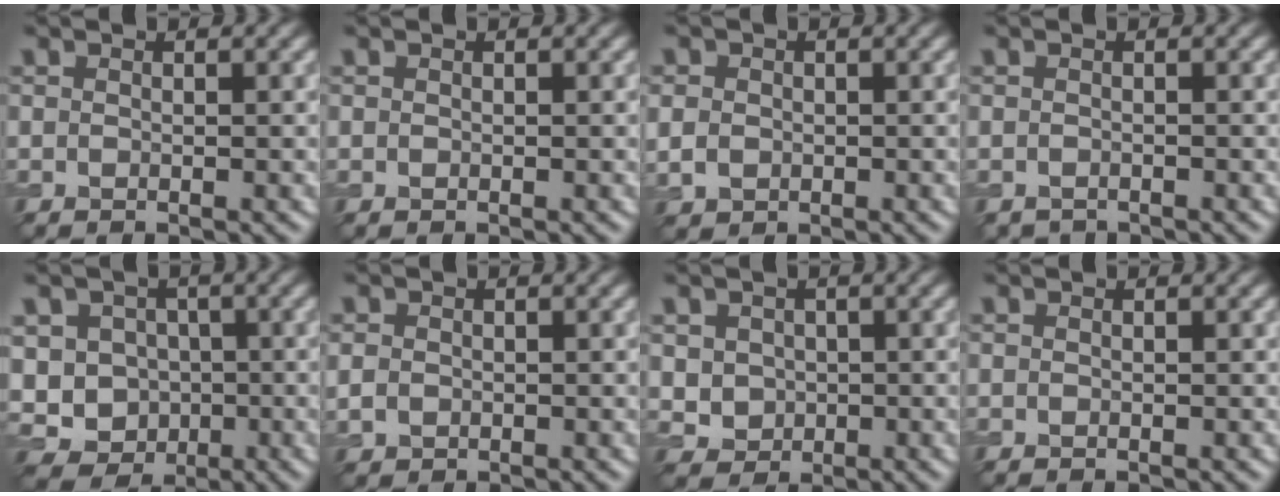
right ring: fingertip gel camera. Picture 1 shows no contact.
{"total": 0.0}
{"total": 2.1, "force": [-0.1, 1.9, 0.9], "torque": [-0.017, -0.004, -0.001]}
{"total": 0.9, "force": [-0.9, 0.2, -0.1], "torque": [0.003, -0.007, -0.016]}
{"total": 7.7, "force": [-0.9, 7.0, 2.9], "torque": [-0.056, 0.006, -0.038]}
{"total": 1.4, "force": [-0.1, 1.2, 0.6], "torque": [-0.011, -0.004, -0.003]}
{"total": 2.8, "force": [0.3, 2.6, 1.0], "torque": [-0.025, -0.004, 0.015]}
{"total": 0.0}